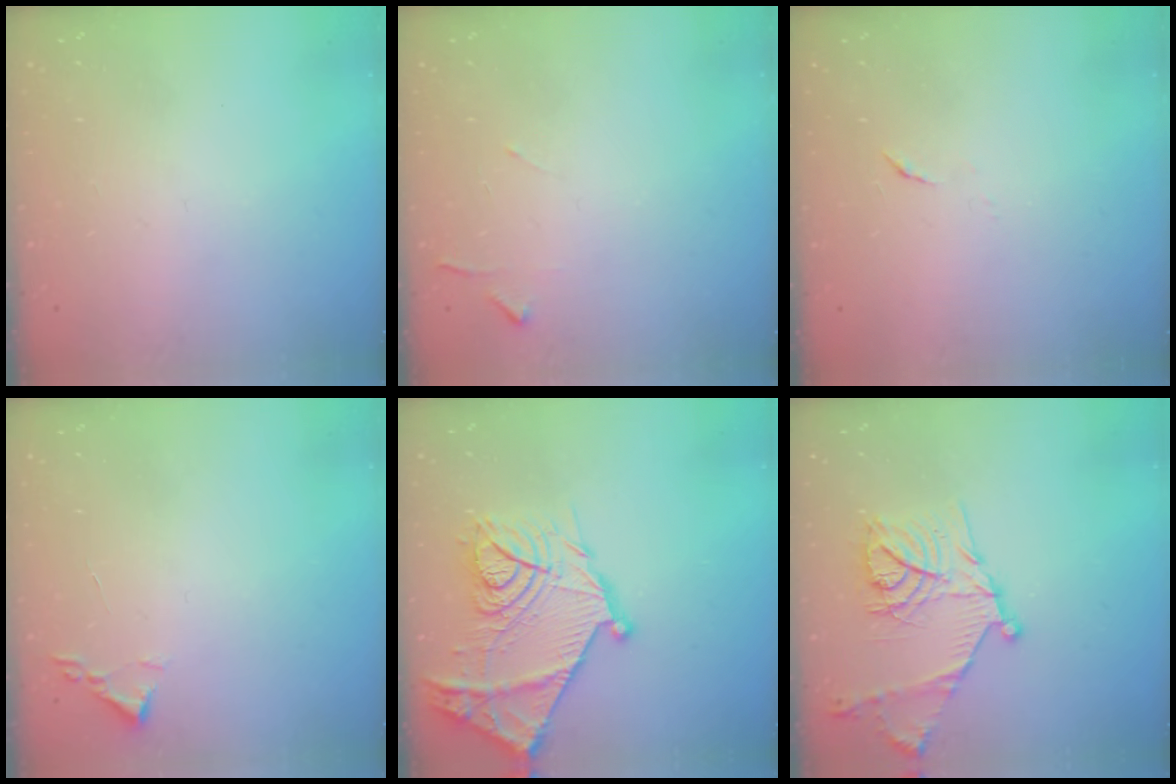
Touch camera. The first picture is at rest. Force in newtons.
{"total": 4.7, "press": 4.6, "slide": 0.6}
{"total": 3.9, "press": 3.9, "slide": 0.4}
{"total": 1.8, "press": 1.7, "slide": 0.2}
{"total": 22.8, "press": 22.7, "slide": 1.7}
{"total": 17.5, "press": 17.5, "slide": 1.2}